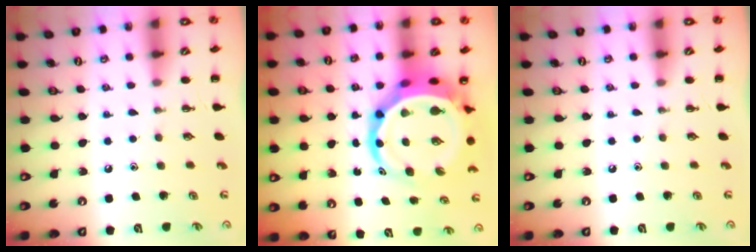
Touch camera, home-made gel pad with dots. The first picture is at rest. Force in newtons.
{"total": 11.5, "press": 11.0, "slide": 3.1}
{"total": 0.0}